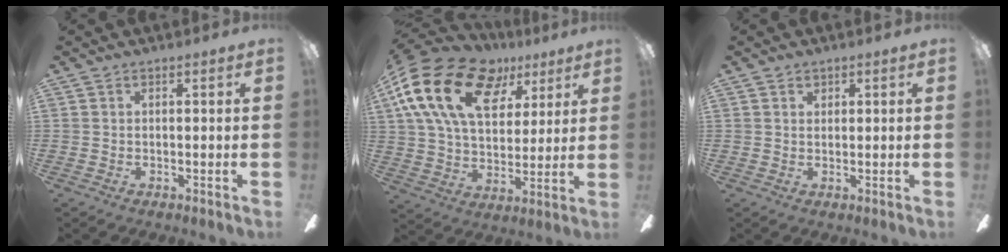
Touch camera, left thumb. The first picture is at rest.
{"total": 22.1, "force": [10.3, 13.7, 13.9], "torque": [-0.270, -0.033, 0.182]}
{"total": 1.2, "force": [0.9, 0.7, 0.1], "torque": [0.006, -0.002, 0.016]}